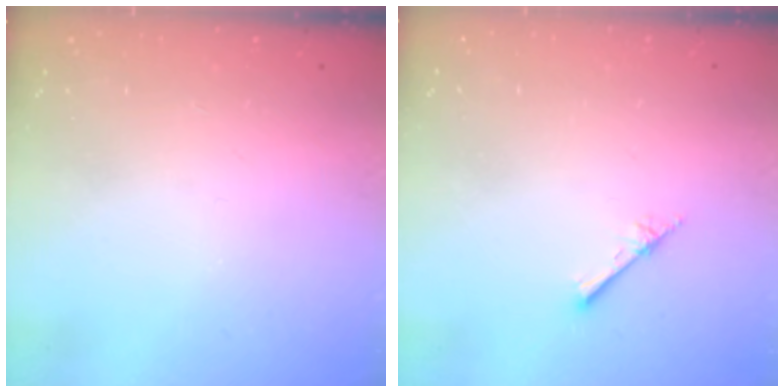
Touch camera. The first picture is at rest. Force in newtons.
{"total": 2.4, "press": 2.4, "slide": 0.3}